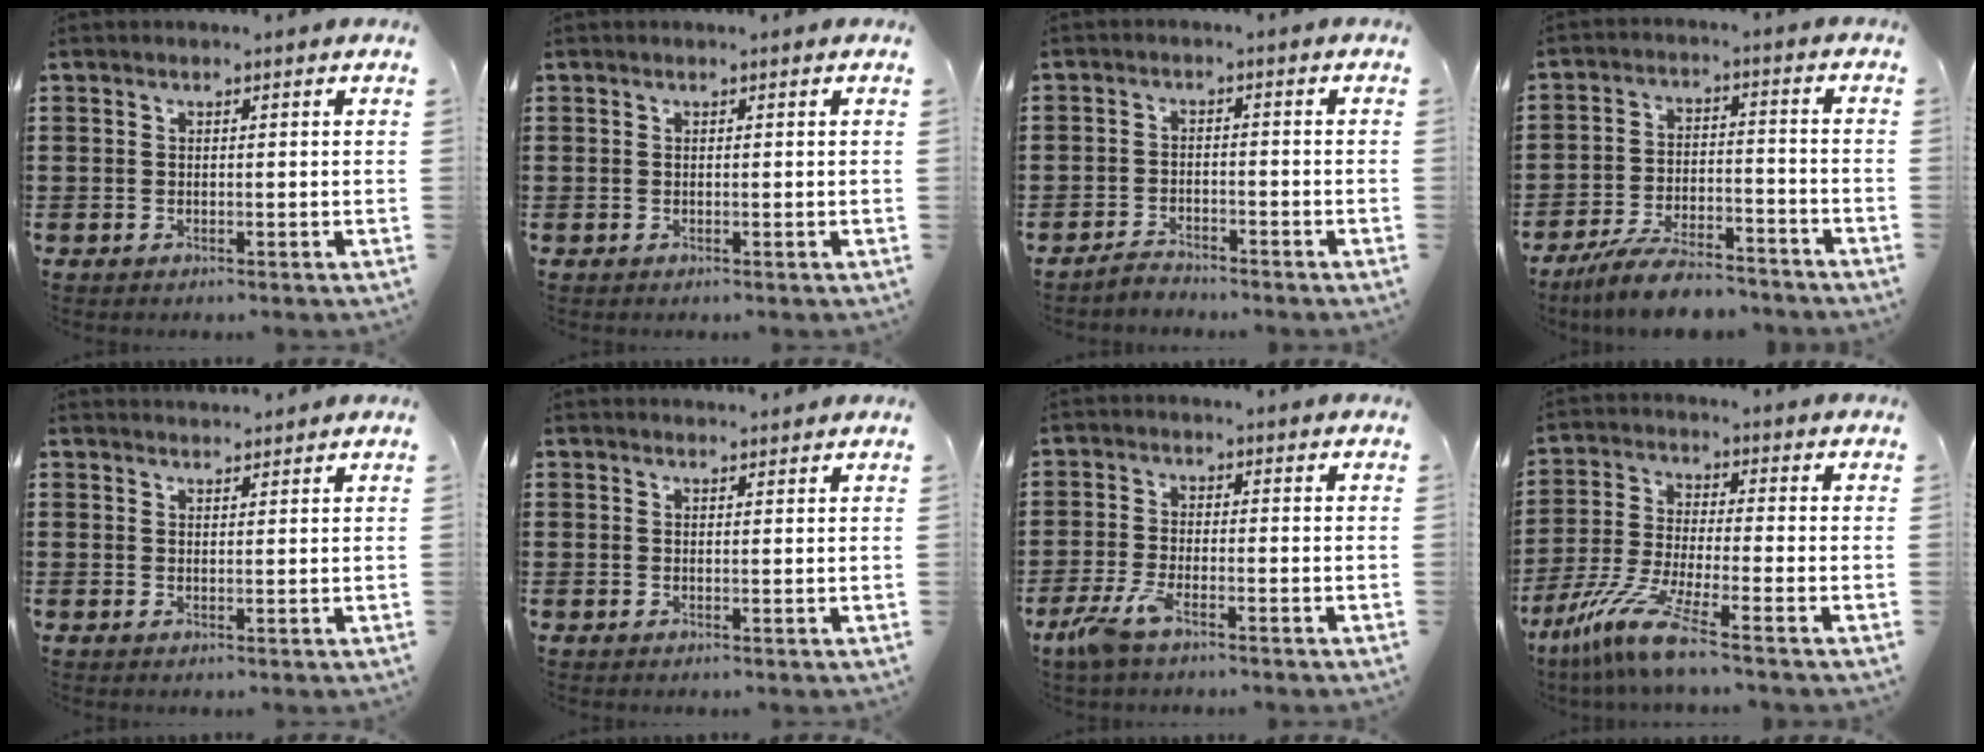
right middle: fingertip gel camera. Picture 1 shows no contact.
{"total": 0.0}
{"total": 2.5, "force": [-2.4, 0.3, -0.1], "torque": [-0.006, 0.003, -0.053]}
{"total": 7.5, "force": [-6.9, 1.2, 2.5], "torque": [-0.051, 0.011, -0.133]}
{"total": 1.6, "force": [1.6, 0.0, -0.2], "torque": [-0.001, 0.001, 0.032]}
{"total": 1.1, "force": [1.1, 0.1, 0.1], "torque": [0.004, -0.004, 0.020]}
{"total": 4.6, "force": [-2.9, 0.9, 3.4], "torque": [-0.091, -0.011, -0.060]}
{"total": 8.7, "force": [-6.1, 0.2, 6.2], "torque": [-0.148, -0.022, -0.124]}